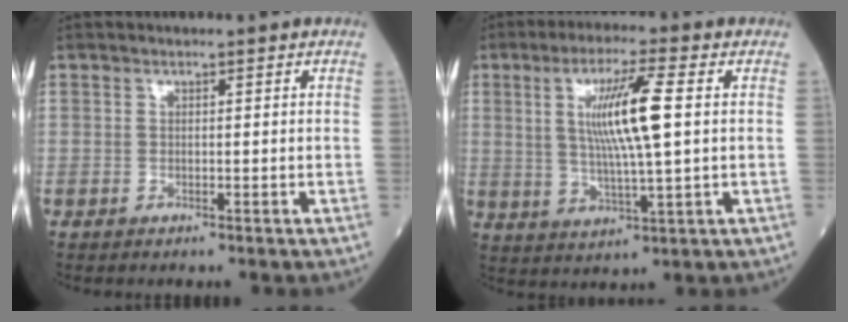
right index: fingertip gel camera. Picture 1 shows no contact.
{"total": 10.4, "force": [2.0, 0.4, 10.2], "torque": [-0.193, 0.000, 0.038]}